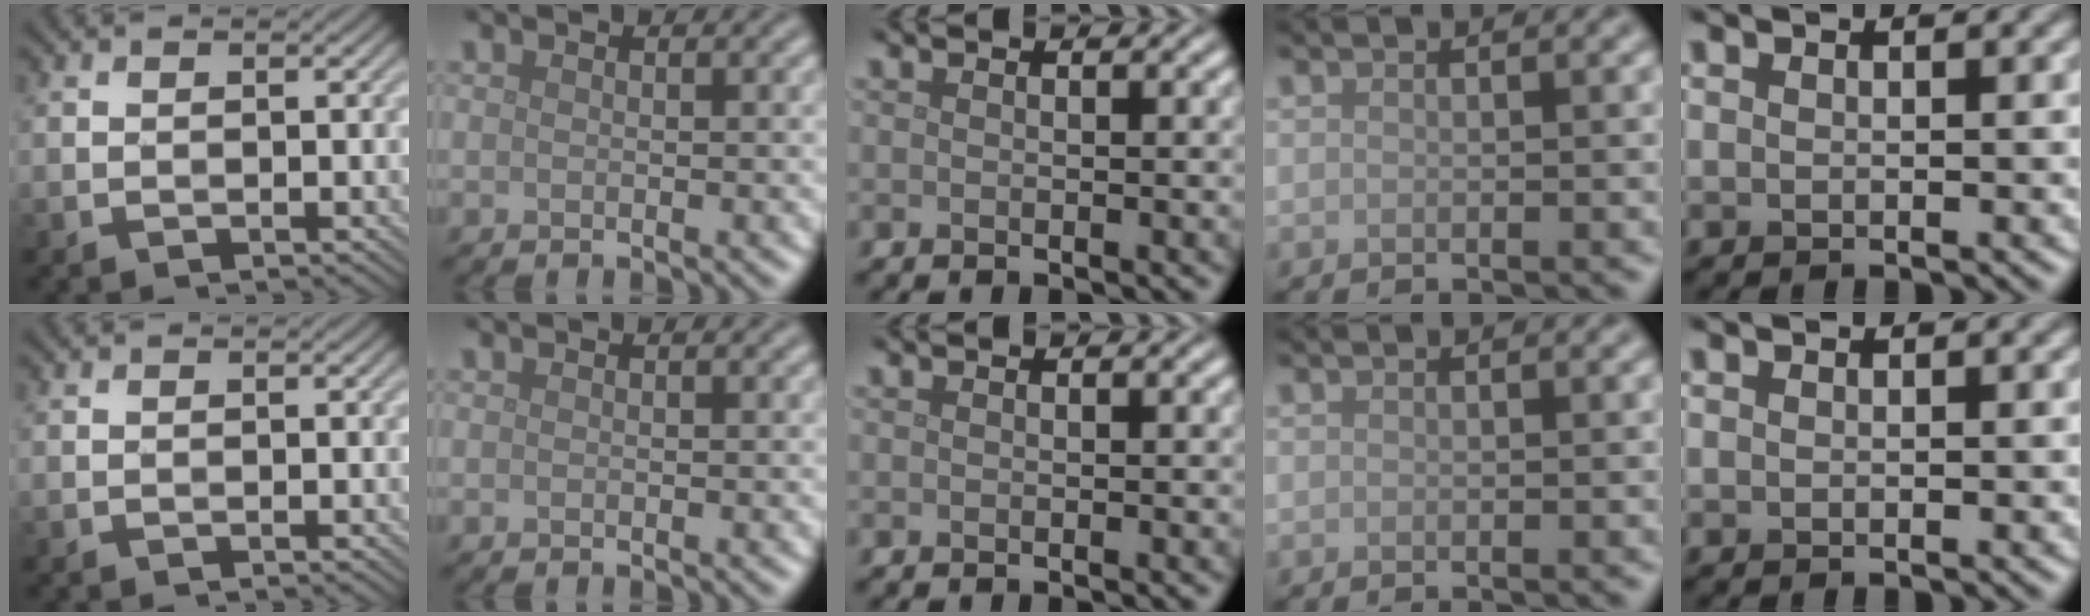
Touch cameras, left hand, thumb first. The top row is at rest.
{}